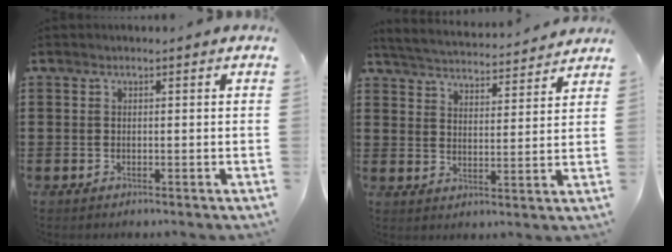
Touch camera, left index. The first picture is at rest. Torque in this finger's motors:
{"motor_torque": [0.07, 0.04, 0.16, 0.01]}